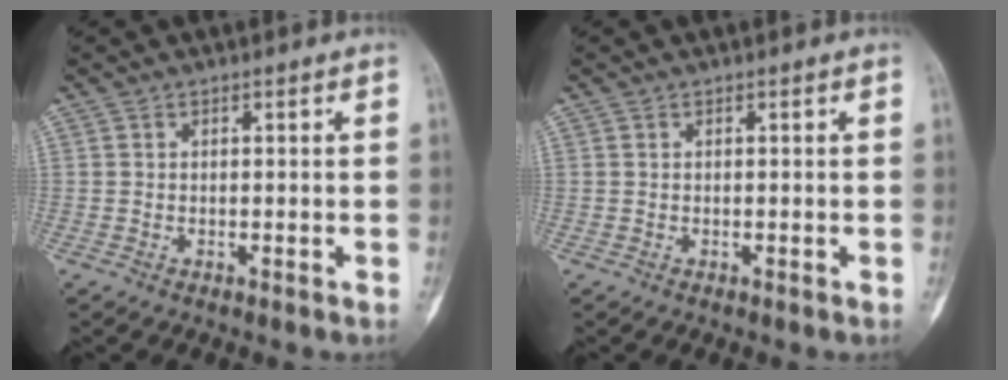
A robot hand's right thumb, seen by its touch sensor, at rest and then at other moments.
{"total": 0.0}